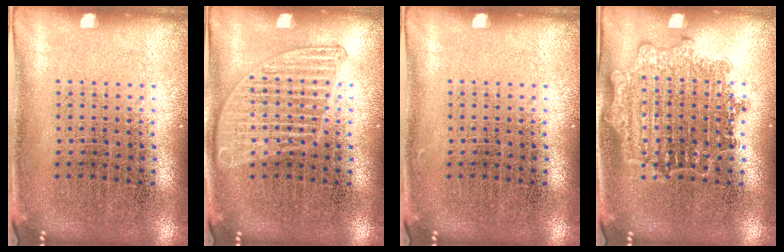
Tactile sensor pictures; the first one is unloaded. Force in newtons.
{"total": 2.2, "press": 2.2, "slide": 0.4}
{"total": 0.0}
{"total": 1.4, "press": 1.4, "slide": 0.1}